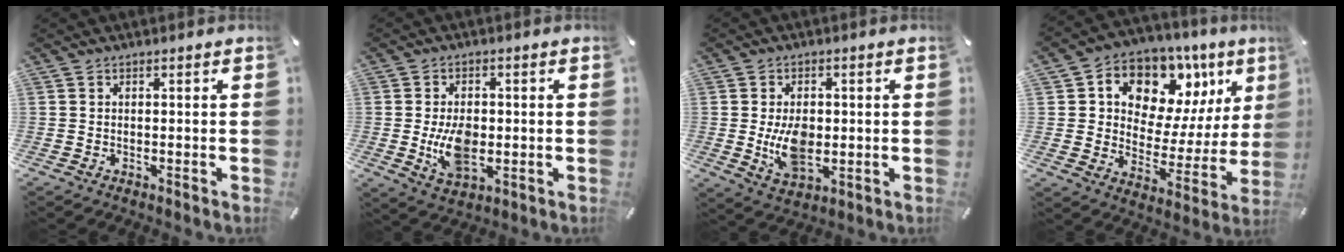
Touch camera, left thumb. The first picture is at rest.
{"total": 9.3, "force": [-0.7, 6.0, 7.1], "torque": [-0.139, -0.004, -0.013]}
{"total": 9.4, "force": [0.0, 6.2, 7.0], "torque": [-0.137, -0.009, -0.003]}
{"total": 12.1, "force": [7.3, 8.5, 4.5], "torque": [-0.064, -0.073, 0.129]}